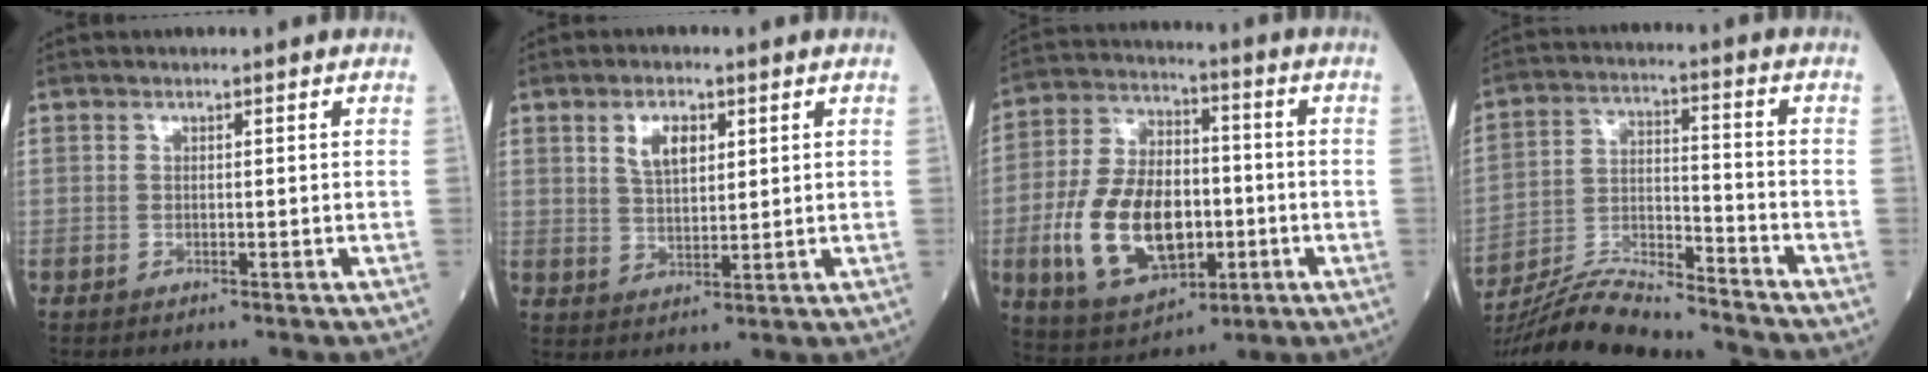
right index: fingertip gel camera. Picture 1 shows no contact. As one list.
[{"total": 5.0, "force": [2.3, 2.3, 3.8], "torque": [-0.073, 0.005, 0.047]}, {"total": 16.3, "force": [-3.2, 9.1, 13.1], "torque": [-0.274, 0.009, -0.045]}, {"total": 13.4, "force": [-12.9, -0.2, 3.8], "torque": [-0.072, 0.008, -0.233]}]